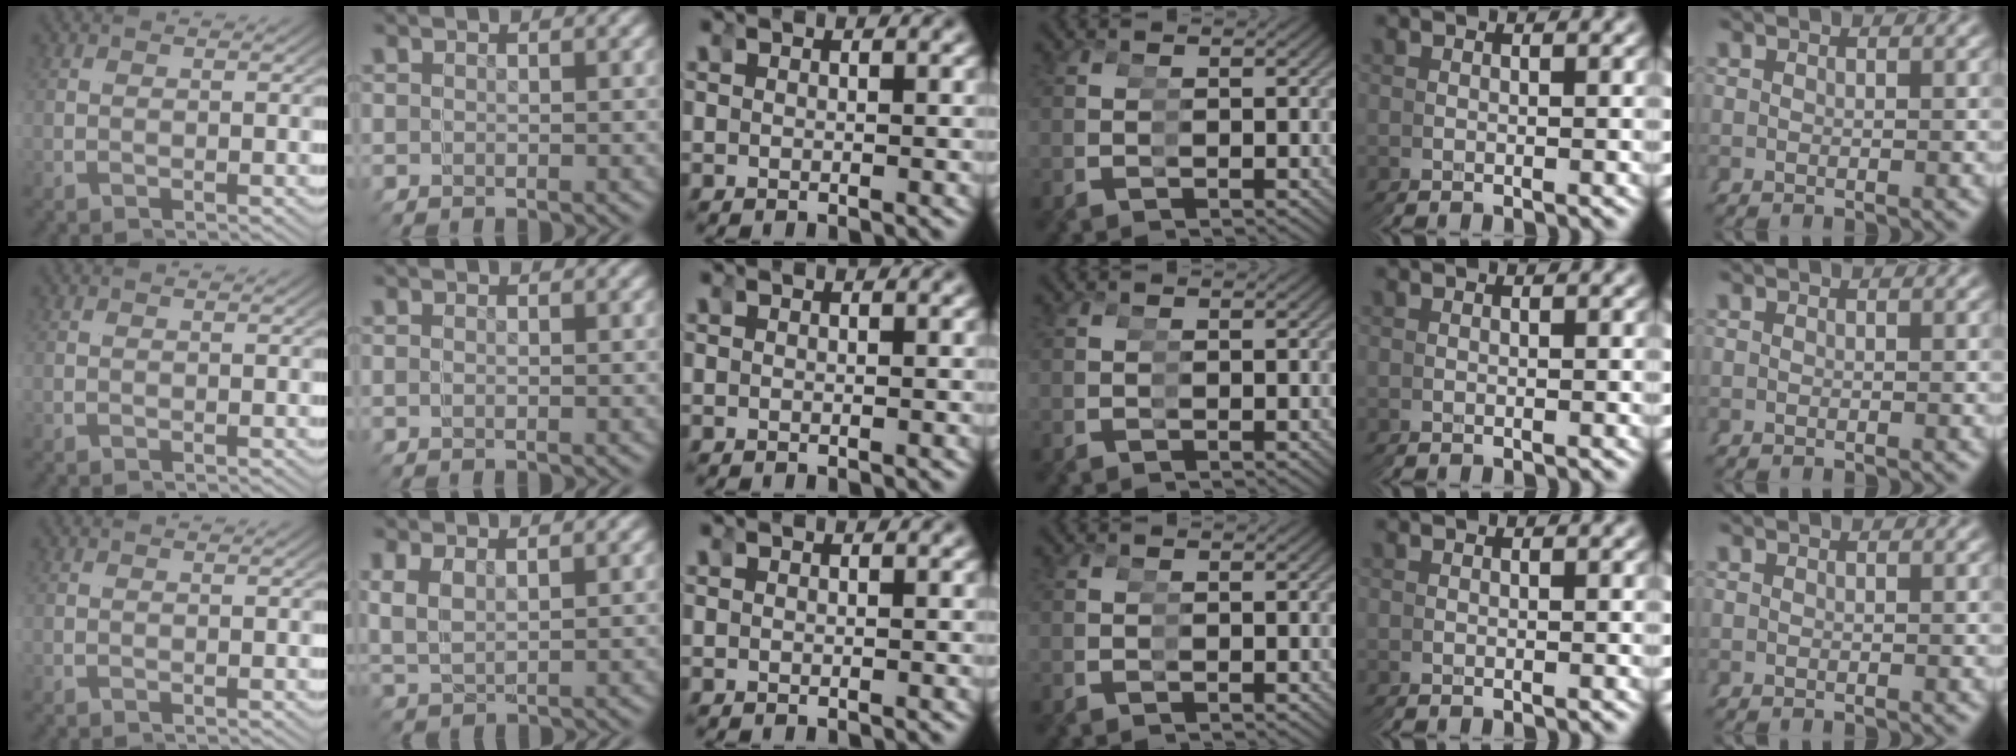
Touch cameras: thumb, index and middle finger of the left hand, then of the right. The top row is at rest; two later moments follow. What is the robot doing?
{"motion": "grasp_and_lifting", "object": "hoodie"}